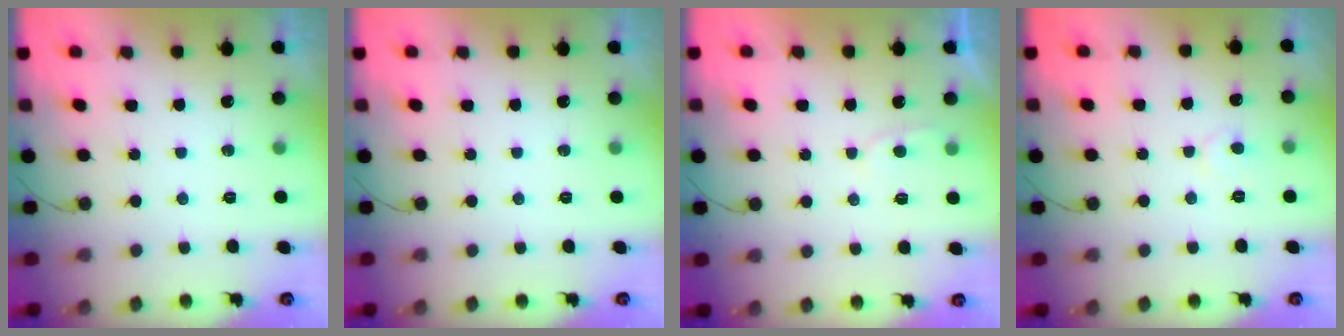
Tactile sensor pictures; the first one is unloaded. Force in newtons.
{"total": 0.0}
{"total": 2.0, "press": 2.0, "slide": 0.2}
{"total": 4.0, "press": 3.9, "slide": 0.5}